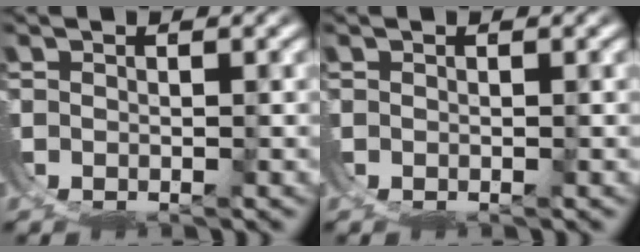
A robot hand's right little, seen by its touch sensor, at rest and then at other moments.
{"total": 0.0}